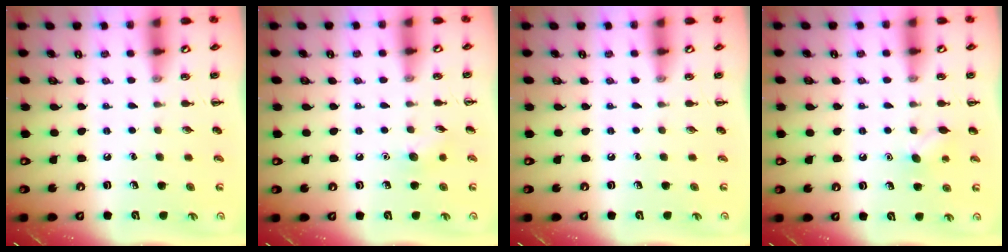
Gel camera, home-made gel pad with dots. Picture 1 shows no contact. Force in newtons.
{"total": 5.6, "press": 5.4, "slide": 1.5}
{"total": 0.0}
{"total": 6.1, "press": 5.9, "slide": 1.7}